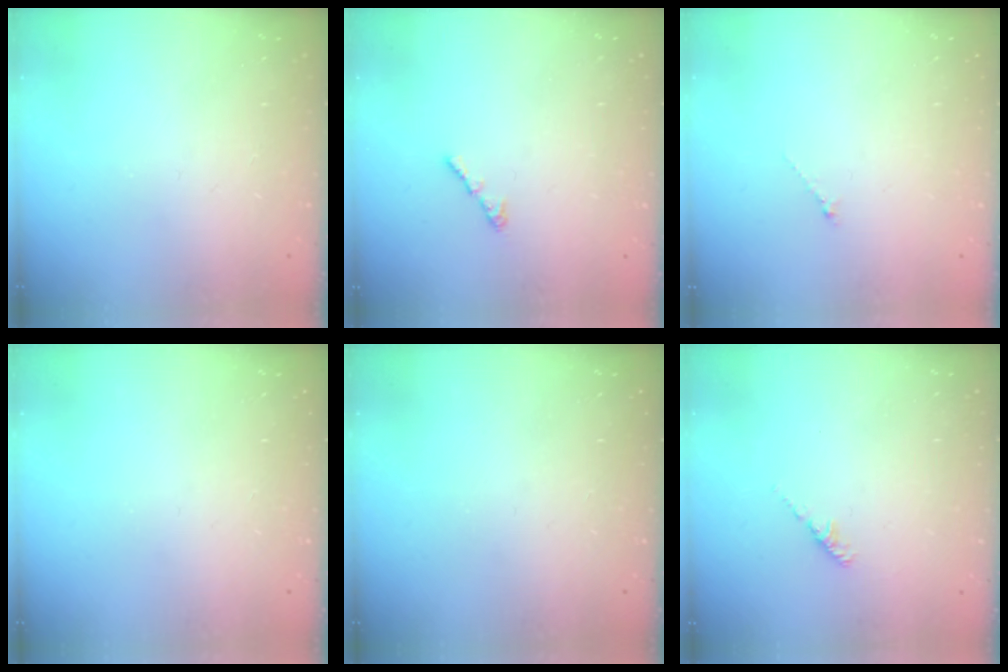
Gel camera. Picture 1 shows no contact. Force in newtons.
{"total": 1.3, "press": 1.2, "slide": 0.6}
{"total": 0.6, "press": 0.5, "slide": 0.3}
{"total": 0.0}
{"total": 0.0}
{"total": 2.2, "press": 2.1, "slide": 0.6}